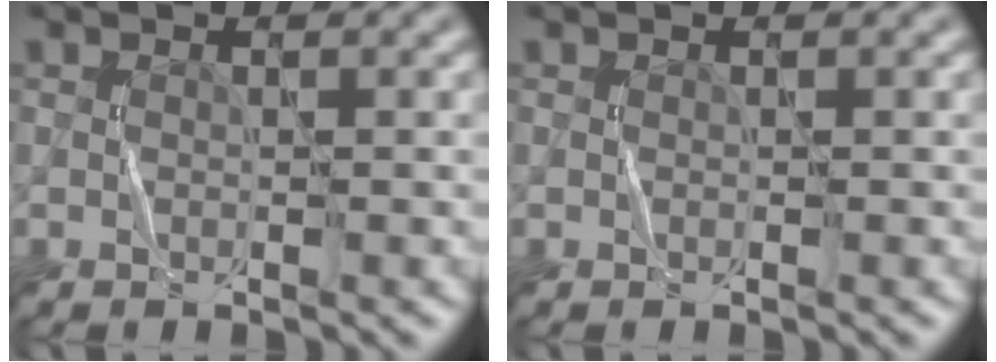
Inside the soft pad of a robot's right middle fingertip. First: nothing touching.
{"total": 0.0}